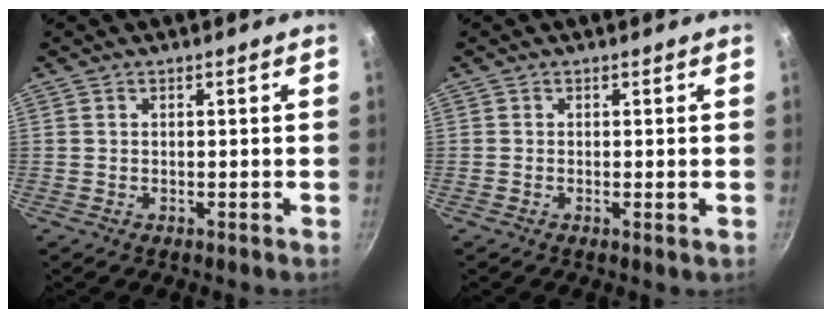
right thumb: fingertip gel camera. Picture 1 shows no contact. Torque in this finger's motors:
{"motor_torque": [-0.37, 0.24, -0.18, -0.29, 0.03]}